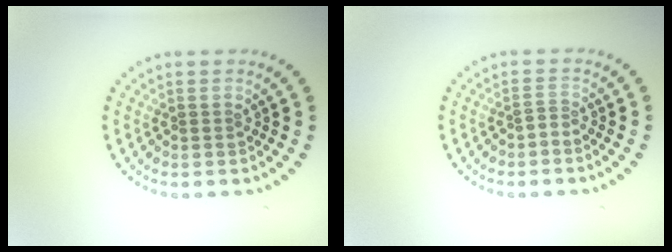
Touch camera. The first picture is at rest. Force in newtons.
{"total": 0.6, "press": 0.0, "slide": 0.6}